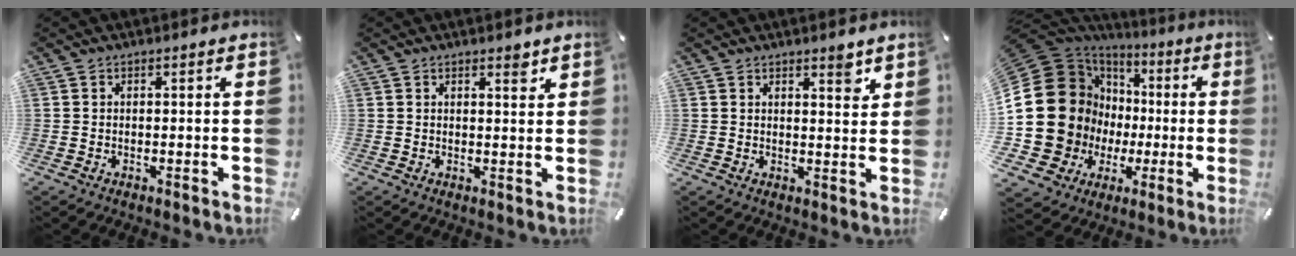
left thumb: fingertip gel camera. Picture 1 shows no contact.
{"total": 2.3, "force": [1.8, 0.9, 1.2], "torque": [-0.003, -0.013, 0.026]}
{"total": 3.9, "force": [2.9, 1.4, 2.1], "torque": [-0.015, -0.022, 0.045]}
{"total": 24.3, "force": [0.8, 20.7, 12.6], "torque": [-0.266, -0.033, 0.054]}